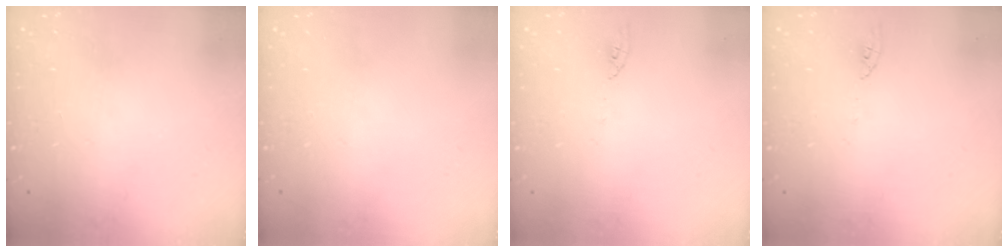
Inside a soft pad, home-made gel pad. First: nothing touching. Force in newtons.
{"total": 0.0}
{"total": 3.8, "press": 3.7, "slide": 0.4}
{"total": 3.8, "press": 3.7, "slide": 0.4}